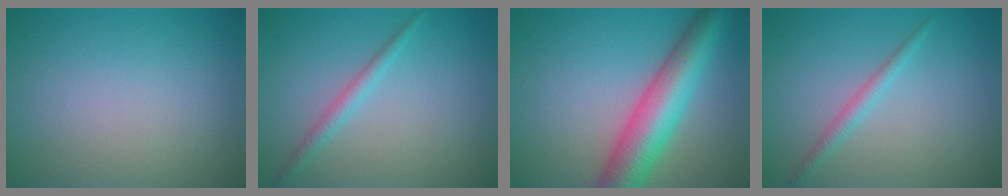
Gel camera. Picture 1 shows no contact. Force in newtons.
{"total": 1.6, "press": 1.6, "slide": 0.1}
{"total": 8.2, "press": 8.2, "slide": 0.2}
{"total": 1.5, "press": 1.5, "slide": 0.0}